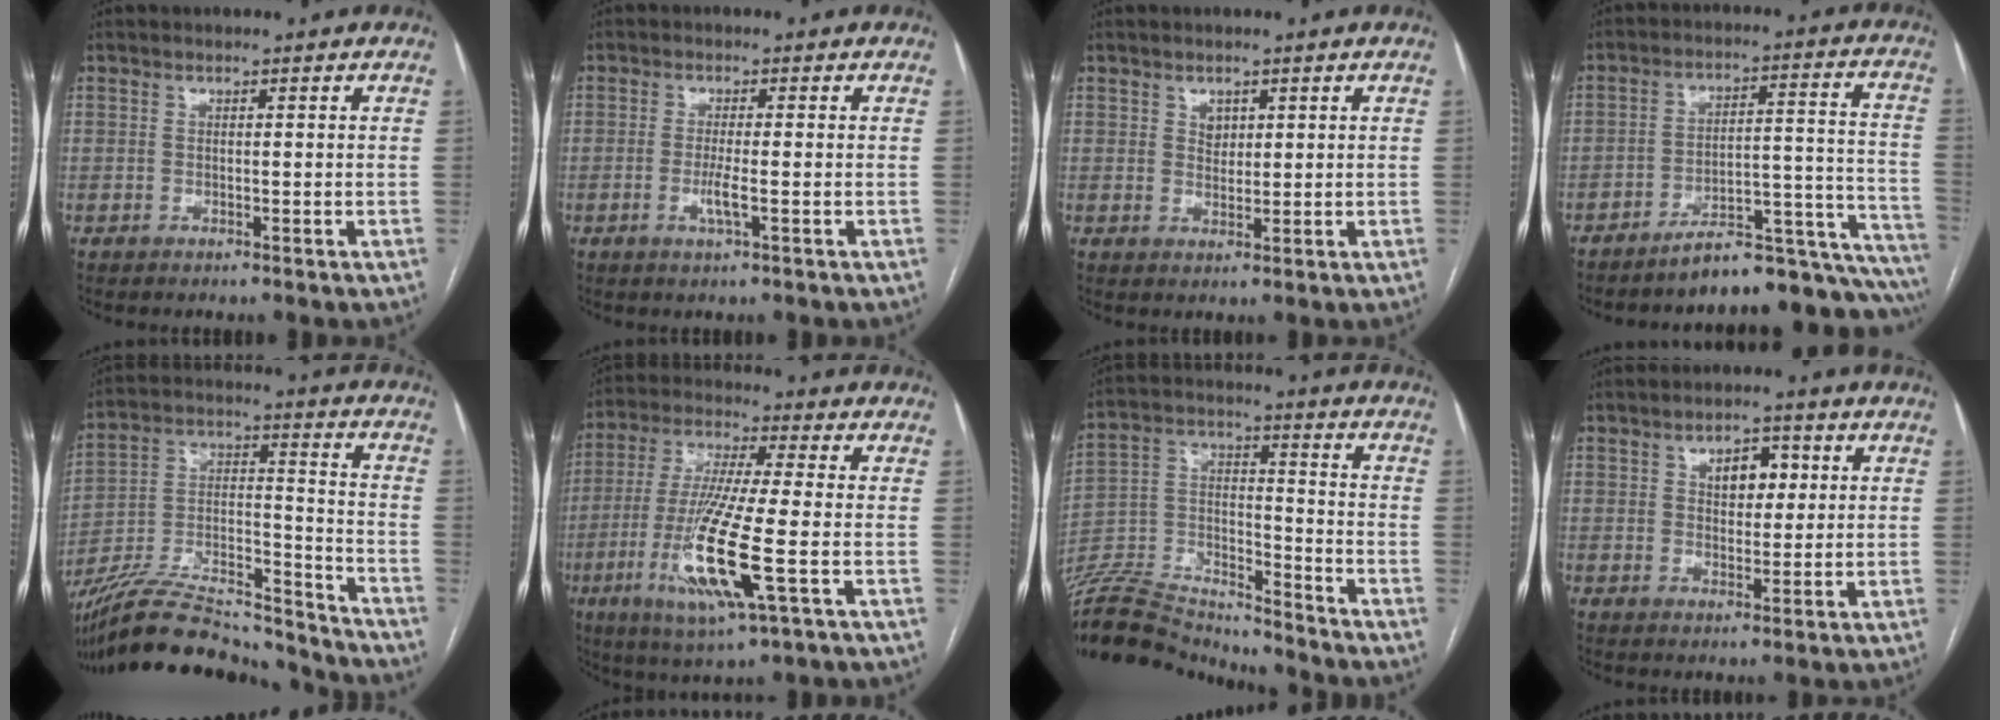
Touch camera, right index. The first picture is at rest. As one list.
[{"total": 3.8, "force": [-1.3, 0.2, 3.6], "torque": [-0.075, -0.007, -0.023]}, {"total": 2.1, "force": [0.9, 1.6, 1.0], "torque": [-0.016, 0.001, 0.018]}, {"total": 19.5, "force": [-17.6, 2.5, 7.9], "torque": [-0.029, 0.056, -0.240]}, {"total": 26.0, "force": [-23.6, 5.1, 9.7], "torque": [-0.183, 0.004, -0.375]}, {"total": 15.7, "force": [-4.7, 0.9, 15.0], "torque": [-0.312, -0.025, -0.086]}, {"total": 22.7, "force": [-21.5, 4.1, 6.0], "torque": [-0.164, 0.006, -0.359]}, {"total": 5.3, "force": [1.6, 3.1, 4.0], "torque": [-0.059, 0.014, 0.027]}]